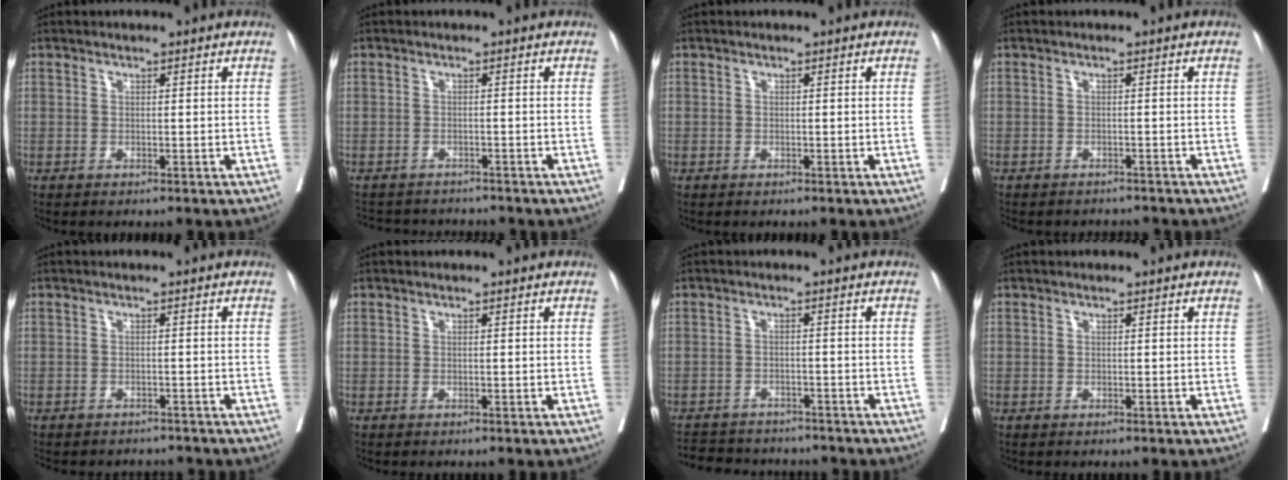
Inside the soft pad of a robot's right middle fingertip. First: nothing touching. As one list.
[{"total": 6.0, "force": [-5.7, 1.9, 0.5], "torque": [-0.002, 0.002, -0.079]}, {"total": 0.0}, {"total": 6.9, "force": [-6.4, 2.0, 1.4], "torque": [-0.019, -0.004, -0.079]}, {"total": 7.7, "force": [-7.2, 2.5, 1.5], "torque": [-0.025, 0.001, -0.086]}, {"total": 0.0}, {"total": 11.3, "force": [-10.3, 3.6, 3.0], "torque": [-0.061, 0.007, -0.132]}, {"total": 0.0}]